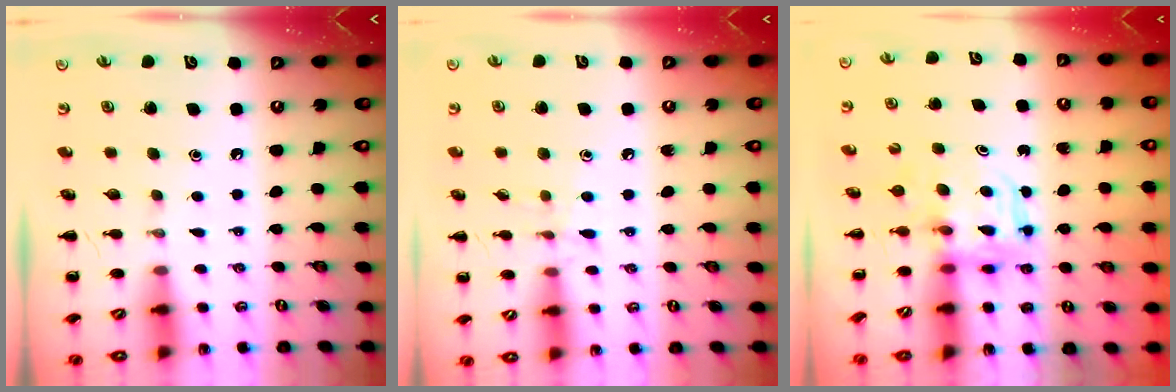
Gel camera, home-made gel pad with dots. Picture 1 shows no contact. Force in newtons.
{"total": 6.7, "press": 6.4, "slide": 2.0}
{"total": 3.6, "press": 3.6, "slide": 0.2}